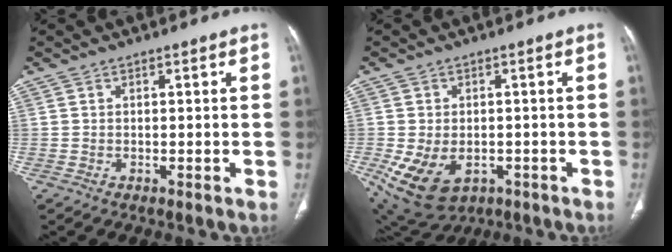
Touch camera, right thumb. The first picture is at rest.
{"total": 11.2, "force": [-3.5, 7.6, 7.4], "torque": [-0.137, 0.005, -0.037]}